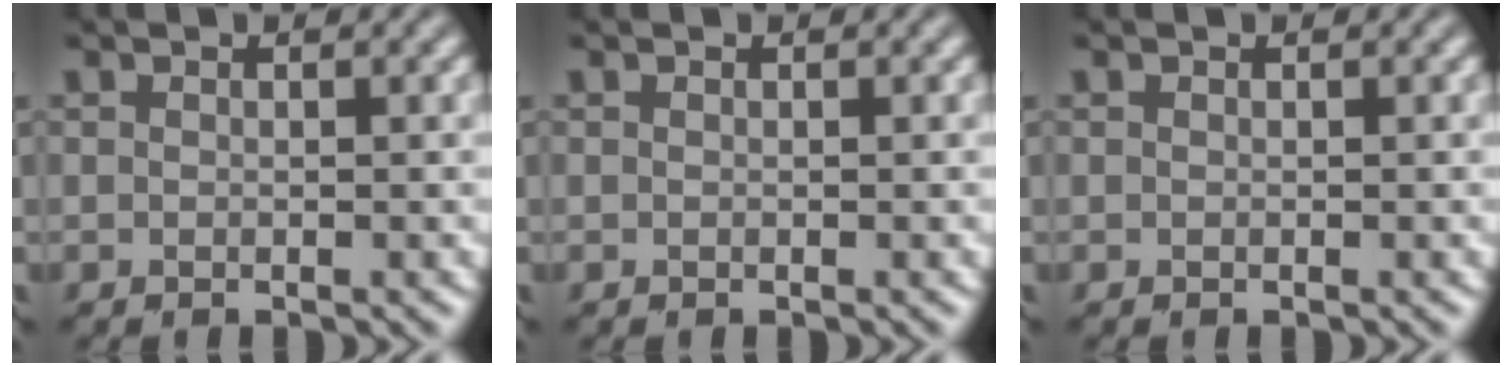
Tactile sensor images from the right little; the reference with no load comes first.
{"total": 0.0}
{"total": 0.0}